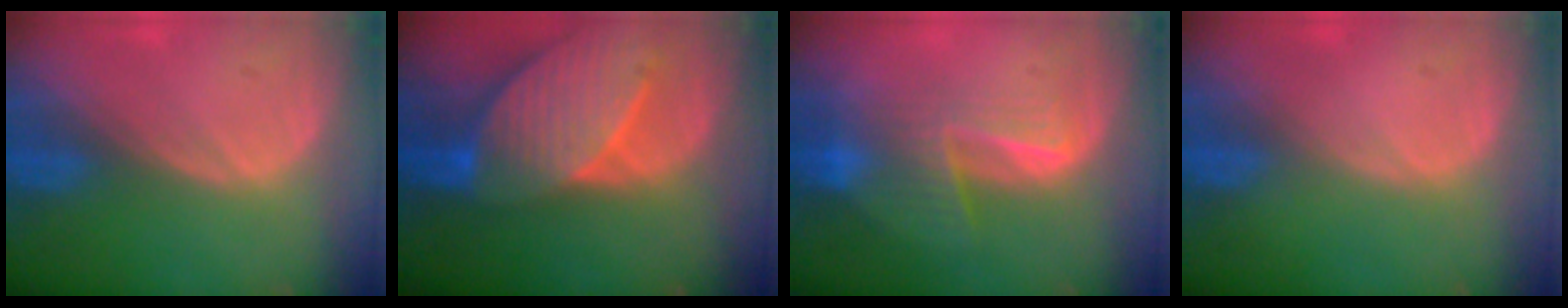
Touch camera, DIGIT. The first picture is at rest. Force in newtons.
{"total": 10.3, "press": 9.1, "slide": 4.9}
{"total": 6.8, "press": 6.3, "slide": 2.4}
{"total": 0.0}